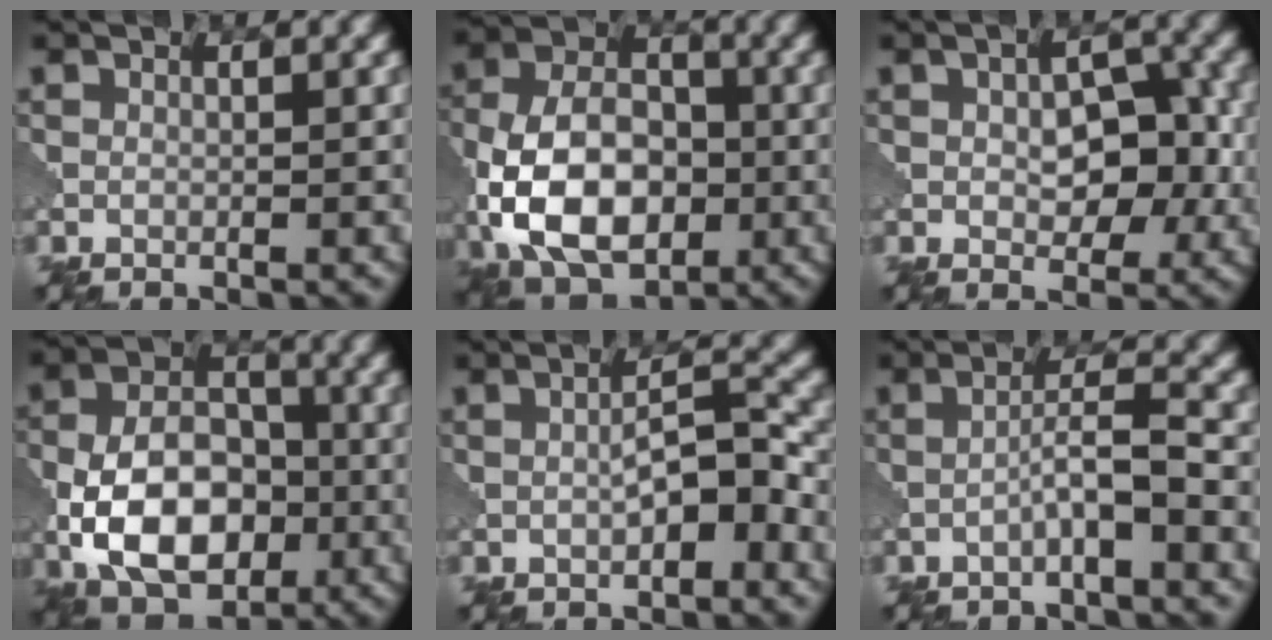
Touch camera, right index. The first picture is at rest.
{"total": 11.0, "force": [-2.9, 7.1, 7.8], "torque": [-0.155, 0.002, -0.068]}
{"total": 5.9, "force": [-0.3, 3.4, 4.8], "torque": [-0.073, -0.003, -0.001]}
{"total": 10.1, "force": [-2.8, 6.5, 7.3], "torque": [-0.131, 0.005, -0.059]}
{"total": 3.9, "force": [-1.0, 1.2, 3.6], "torque": [-0.067, 0.007, -0.020]}
{"total": 3.0, "force": [-1.3, 0.2, 2.7], "torque": [-0.049, 0.015, -0.029]}